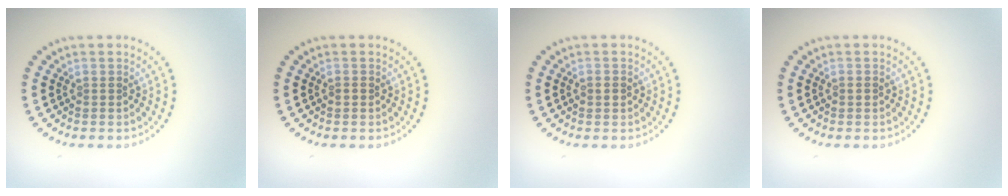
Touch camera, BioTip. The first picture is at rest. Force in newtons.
{"total": 0.7, "press": 0.7, "slide": 0.0}
{"total": 1.1, "press": 1.1, "slide": 0.2}
{"total": 0.8, "press": 0.8, "slide": 0.2}